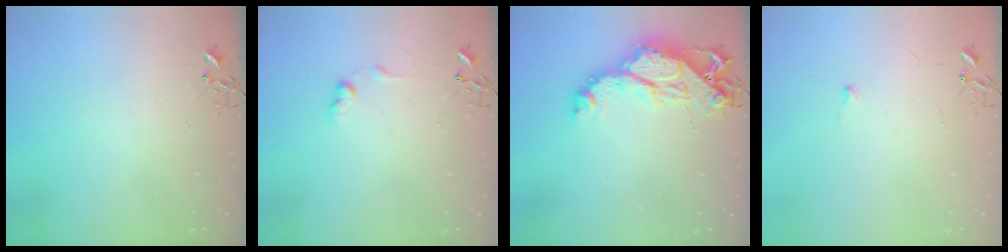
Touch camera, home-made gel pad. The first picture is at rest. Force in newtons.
{"total": 7.9, "press": 7.8, "slide": 1.0}
{"total": 14.8, "press": 14.8, "slide": 1.4}
{"total": 3.3, "press": 3.3, "slide": 0.5}